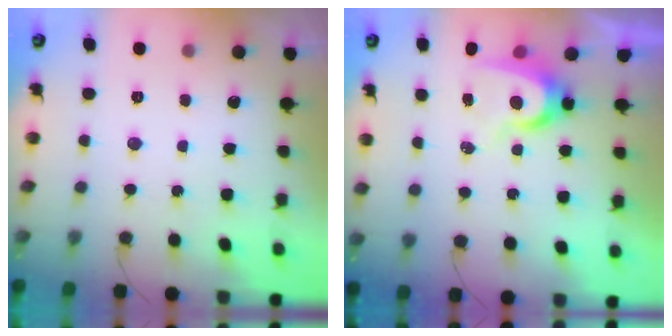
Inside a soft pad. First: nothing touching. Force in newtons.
{"total": 7.7, "press": 7.7, "slide": 0.4}